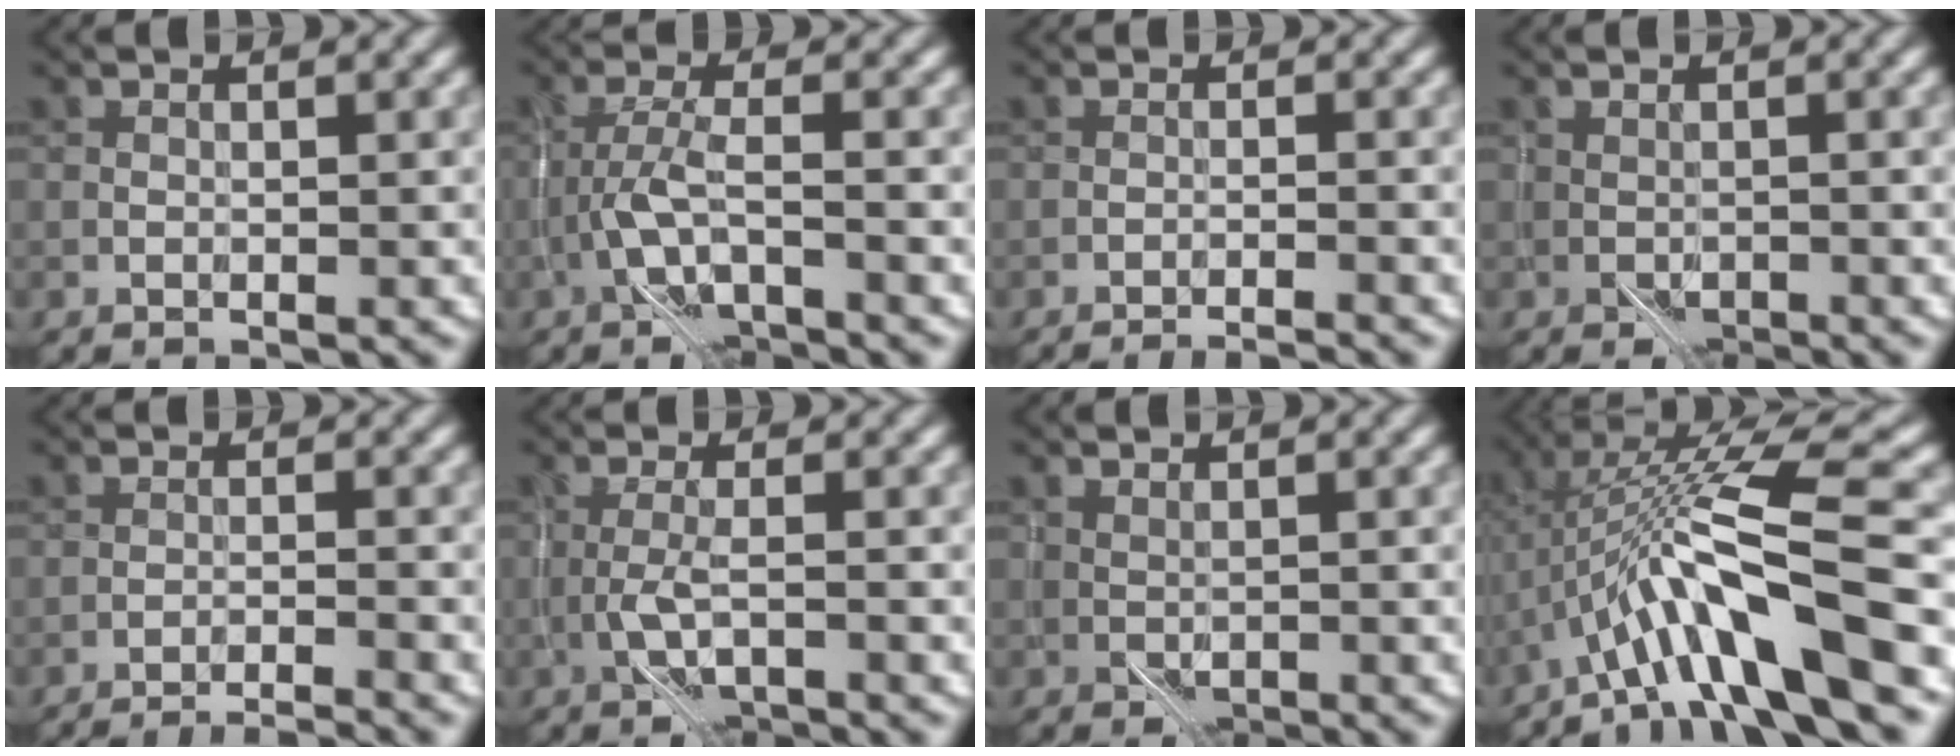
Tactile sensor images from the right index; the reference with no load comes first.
{"total": 3.6, "force": [-1.9, 0.8, 3.0], "torque": [-0.065, 0.003, -0.045]}
{"total": 3.8, "force": [-3.4, 0.5, 1.4], "torque": [-0.014, 0.003, -0.051]}
{"total": 1.1, "force": [-0.7, 0.6, 0.6], "torque": [-0.012, -0.003, -0.014]}
{"total": 5.9, "force": [-5.5, 0.8, 2.0], "torque": [-0.020, 0.003, -0.077]}
{"total": 2.5, "force": [-1.2, 0.5, 2.1], "torque": [-0.051, -0.001, -0.028]}
{"total": 1.0, "force": [-0.2, 0.7, 0.7], "torque": [-0.015, -0.002, -0.001]}
{"total": 9.6, "force": [-3.3, 1.7, 8.8], "torque": [-0.150, 0.024, -0.059]}